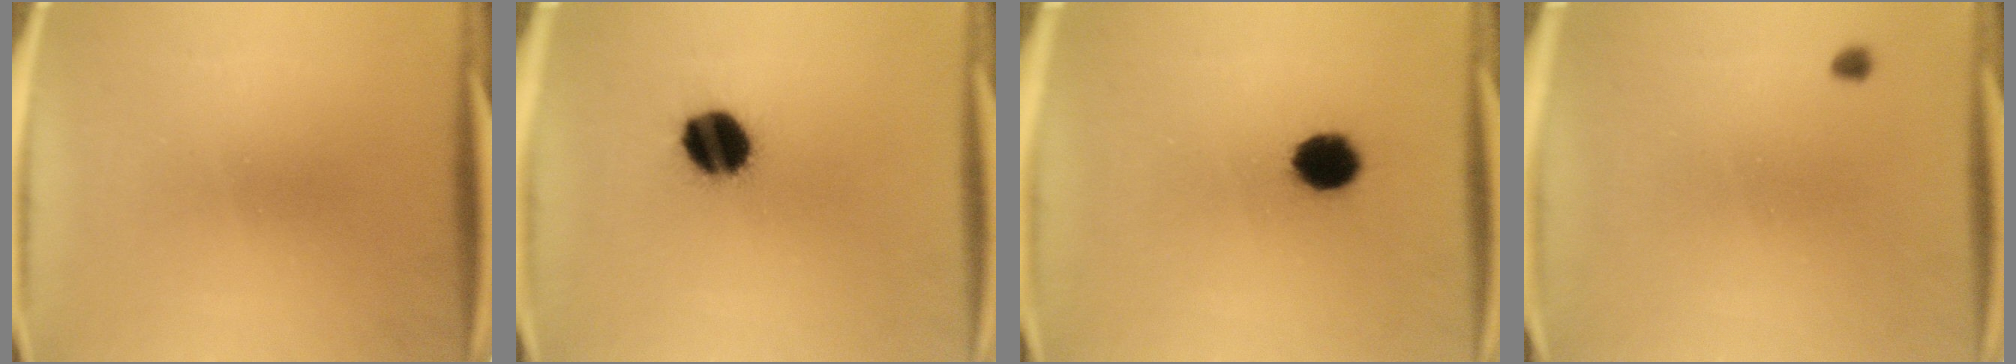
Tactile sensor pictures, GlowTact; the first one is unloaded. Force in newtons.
{"total": 12.1}
{"total": 7.5}
{"total": 0.9}